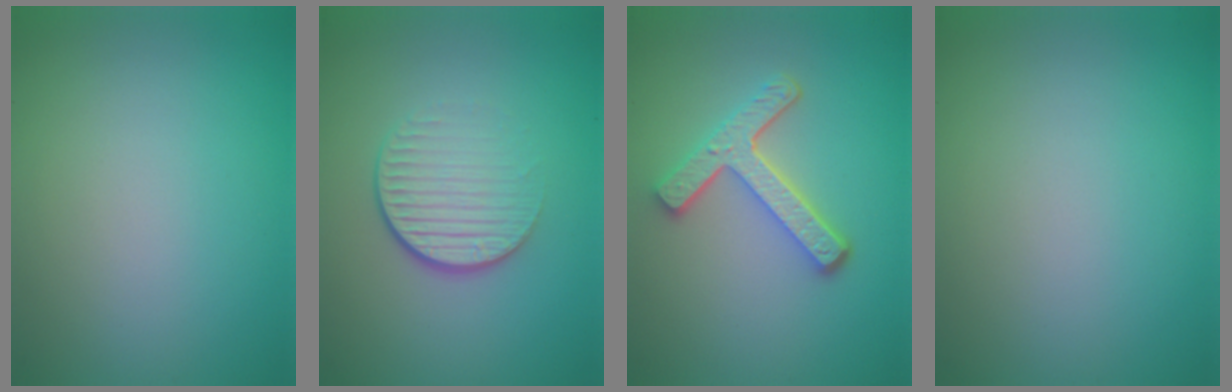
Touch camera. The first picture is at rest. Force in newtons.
{"total": 4.3, "press": 2.6, "slide": 3.4}
{"total": 4.5, "press": 3.4, "slide": 3.0}
{"total": 0.0}